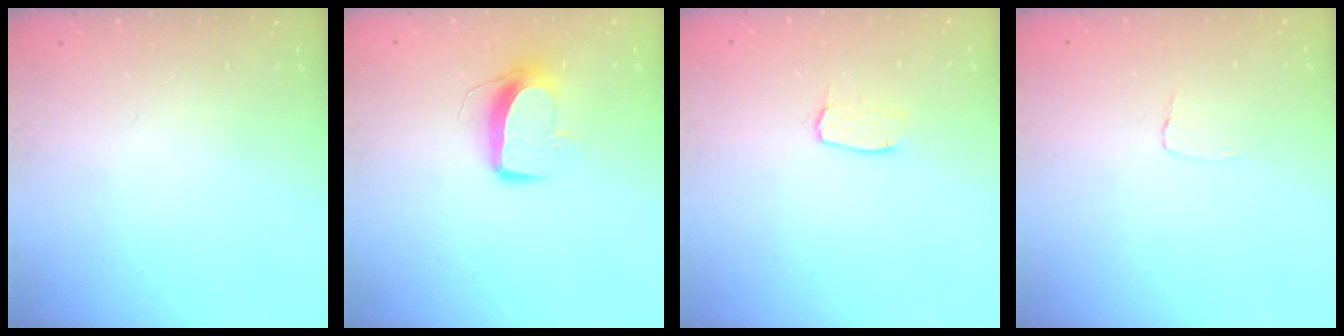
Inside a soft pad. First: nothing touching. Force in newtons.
{"total": 9.8, "press": 9.7, "slide": 1.0}
{"total": 4.9, "press": 4.9, "slide": 0.3}
{"total": 2.6, "press": 2.6, "slide": 0.2}